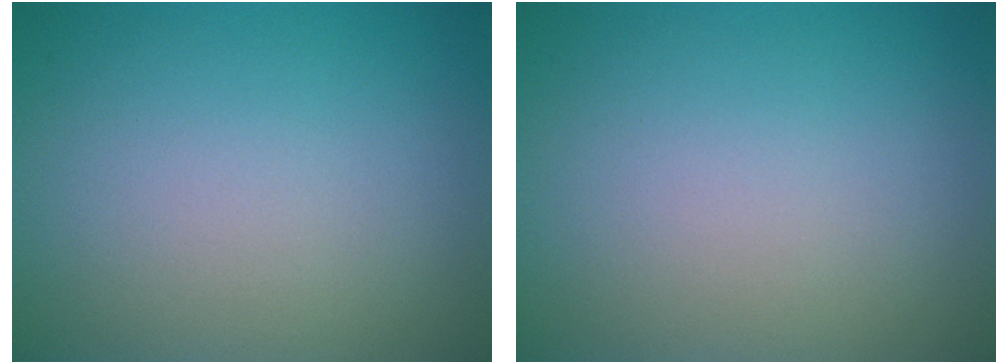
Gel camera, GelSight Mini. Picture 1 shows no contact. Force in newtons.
{"total": 0.0}